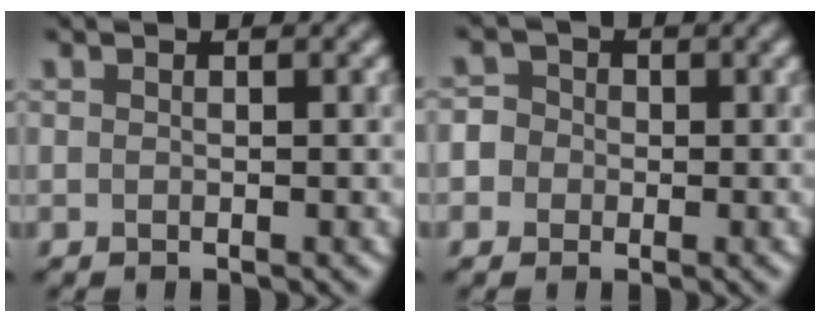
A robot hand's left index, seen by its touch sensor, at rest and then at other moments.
{"total": 4.6, "force": [-1.2, 4.4, 0.9], "torque": [0.006, 0.019, -0.056]}